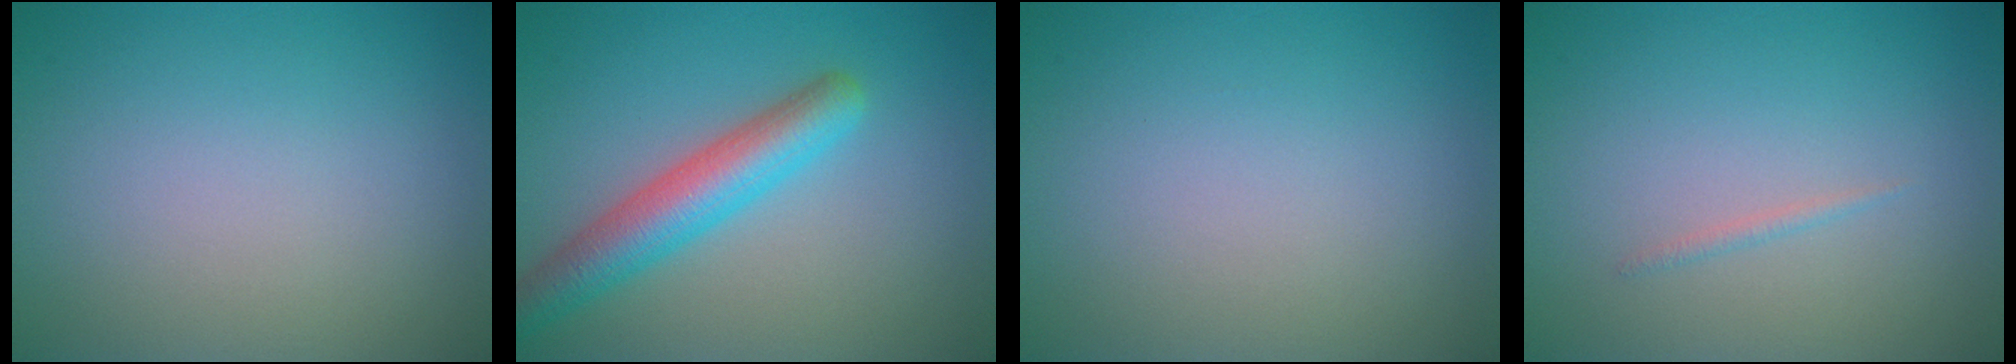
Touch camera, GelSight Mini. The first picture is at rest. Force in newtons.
{"total": 5.2, "press": 5.2, "slide": 0.1}
{"total": 0.0}
{"total": 0.5, "press": 0.5, "slide": 0.0}